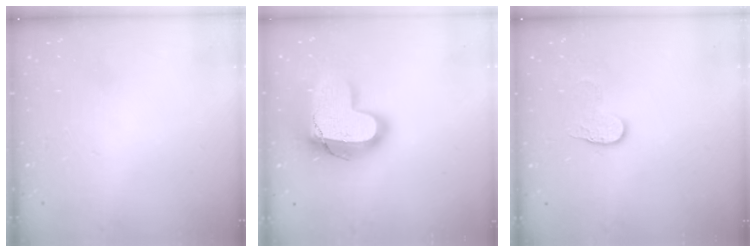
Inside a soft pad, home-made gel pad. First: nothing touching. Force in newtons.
{"total": 20.3, "press": 20.3, "slide": 1.5}
{"total": 6.4, "press": 6.4, "slide": 0.6}